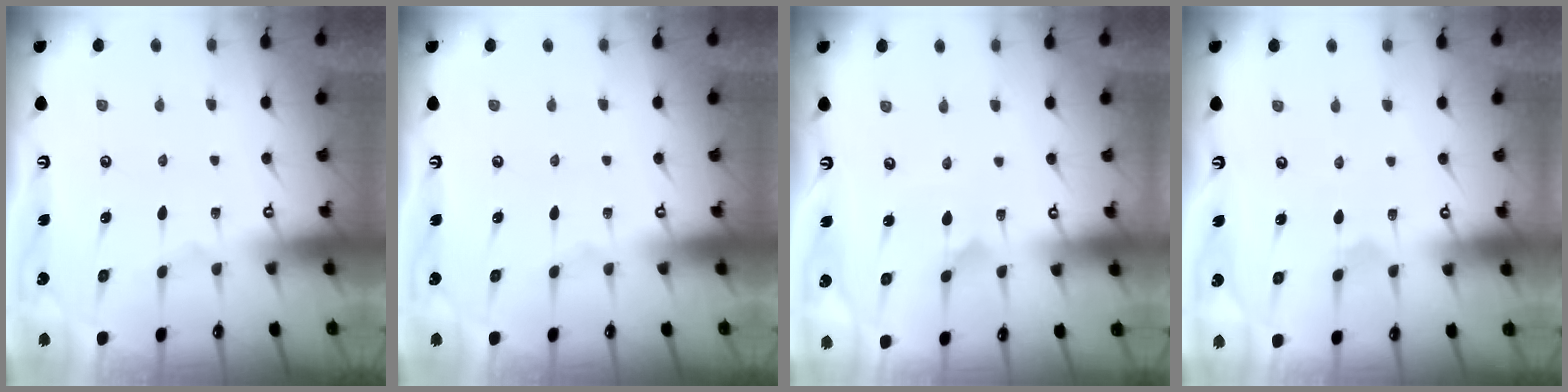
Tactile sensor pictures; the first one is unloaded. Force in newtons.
{"total": 0.0}
{"total": 1.9, "press": 1.9, "slide": 0.2}
{"total": 3.7, "press": 3.7, "slide": 0.4}